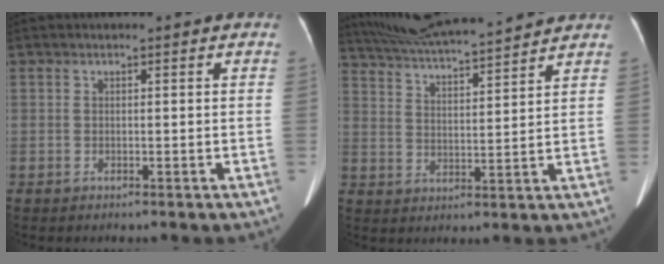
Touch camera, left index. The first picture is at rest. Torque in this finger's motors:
{"motor_torque": [-0.47, -1.67, 0.39, 0.13]}